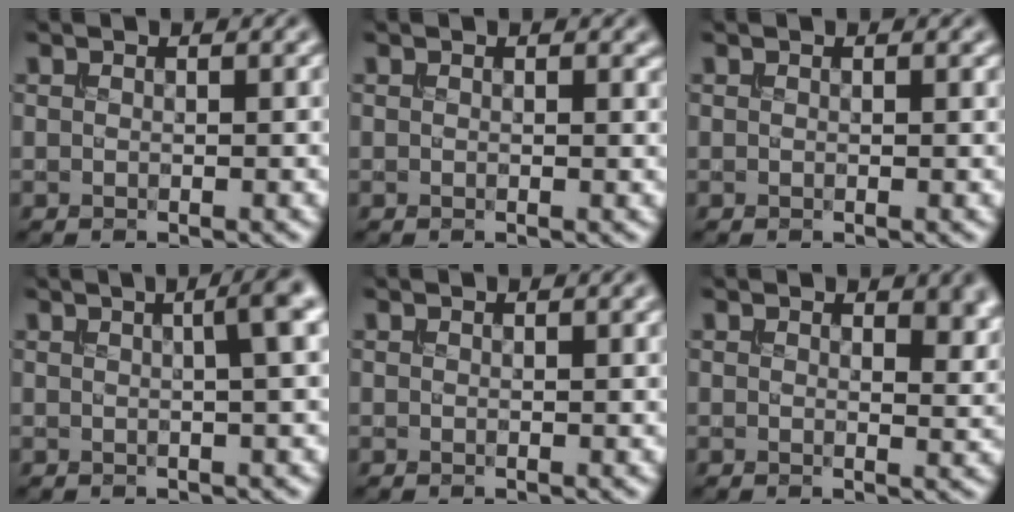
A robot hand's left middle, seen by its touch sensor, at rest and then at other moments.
{"total": 0.6, "force": [0.3, 0.4, 0.3], "torque": [-0.002, -0.002, 0.005]}
{"total": 0.0}
{"total": 3.4, "force": [0.7, 0.7, 3.2], "torque": [-0.030, 0.015, 0.007]}
{"total": 0.5, "force": [0.3, 0.0, 0.5], "torque": [-0.008, 0.000, 0.006]}
{"total": 3.1, "force": [1.5, 1.5, 2.2], "torque": [-0.028, -0.004, 0.025]}